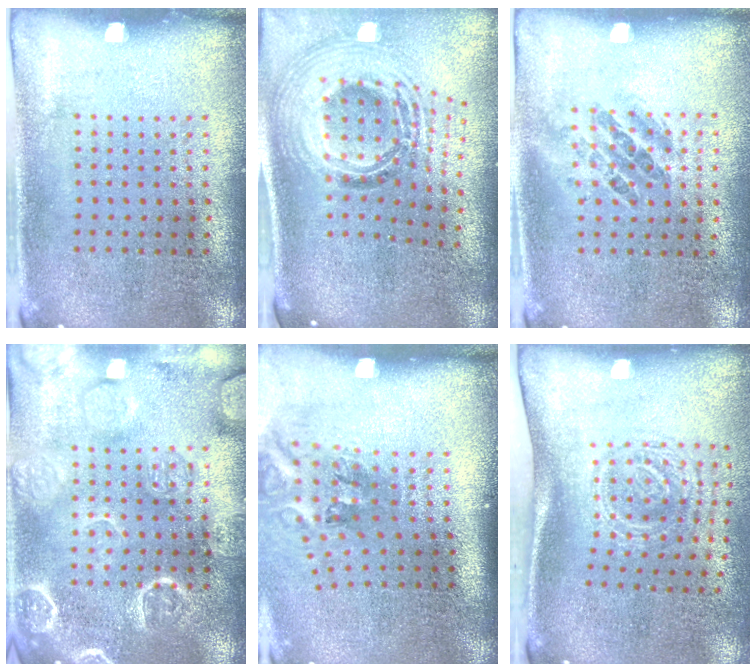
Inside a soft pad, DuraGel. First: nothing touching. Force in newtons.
{"total": 2.1, "press": 1.6, "slide": 1.4}
{"total": 0.9, "press": 0.8, "slide": 0.4}
{"total": 5.4, "press": 5.3, "slide": 0.8}
{"total": 2.0, "press": 1.2, "slide": 1.6}
{"total": 1.8, "press": 1.3, "slide": 1.3}